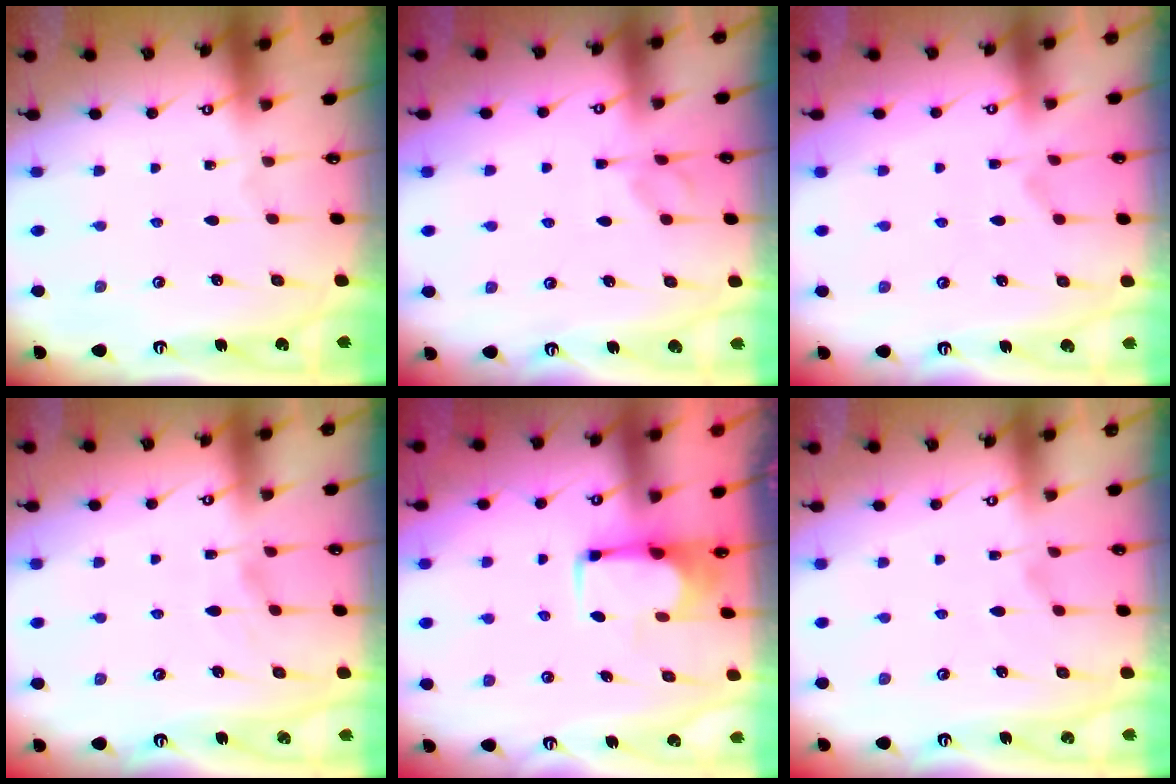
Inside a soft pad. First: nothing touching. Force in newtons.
{"total": 2.1, "press": 2.0, "slide": 0.8}
{"total": 3.4, "press": 3.2, "slide": 1.1}
{"total": 1.7, "press": 1.4, "slide": 1.0}
{"total": 1.9, "press": 1.6, "slide": 1.0}
{"total": 2.7, "press": 2.5, "slide": 1.0}